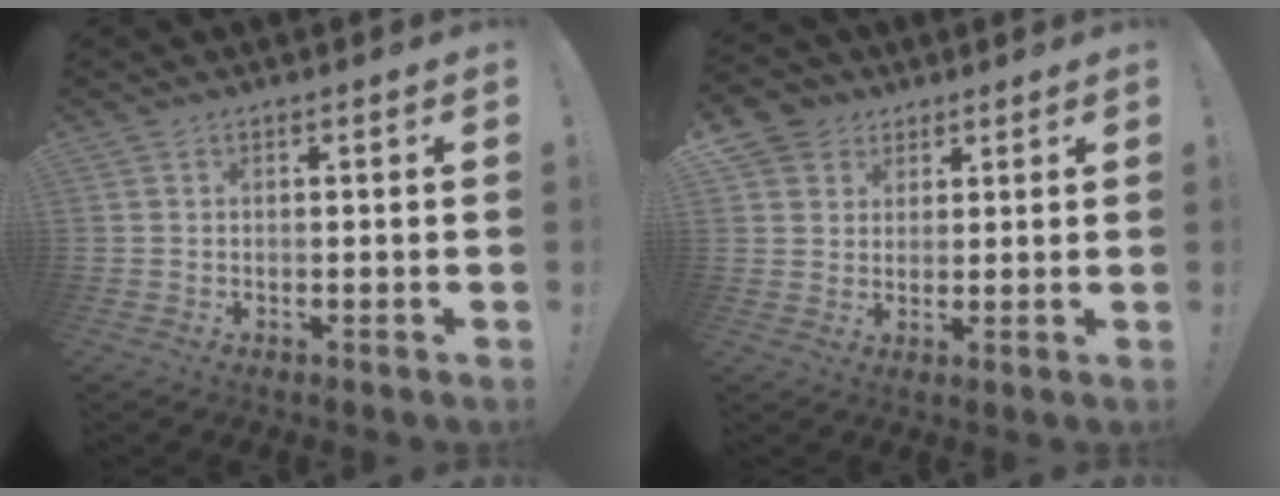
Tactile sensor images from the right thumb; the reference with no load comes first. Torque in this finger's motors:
{"motor_torque": [0.35, 0.91, 0.47, 0.28, 0.04]}